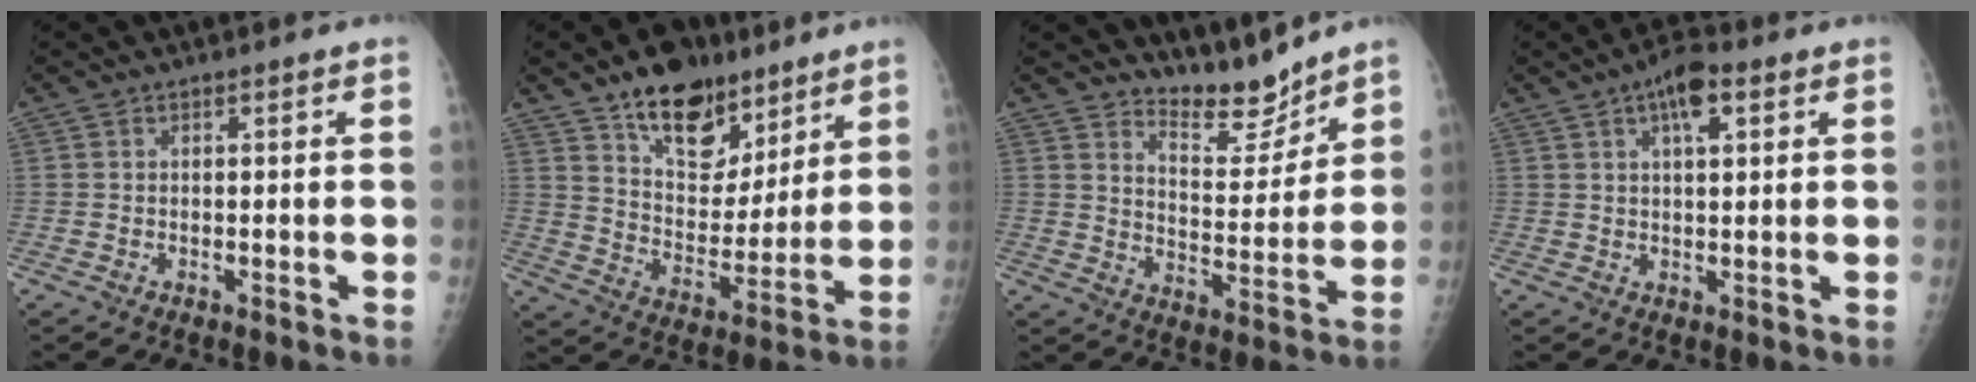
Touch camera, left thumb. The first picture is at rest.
{"total": 16.3, "force": [11.0, 9.2, 7.9], "torque": [-0.071, -0.066, 0.186]}
{"total": 8.8, "force": [8.3, 2.3, 1.7], "torque": [0.003, -0.075, 0.148]}
{"total": 6.4, "force": [3.0, 2.5, 5.1], "torque": [-0.072, 0.001, 0.043]}